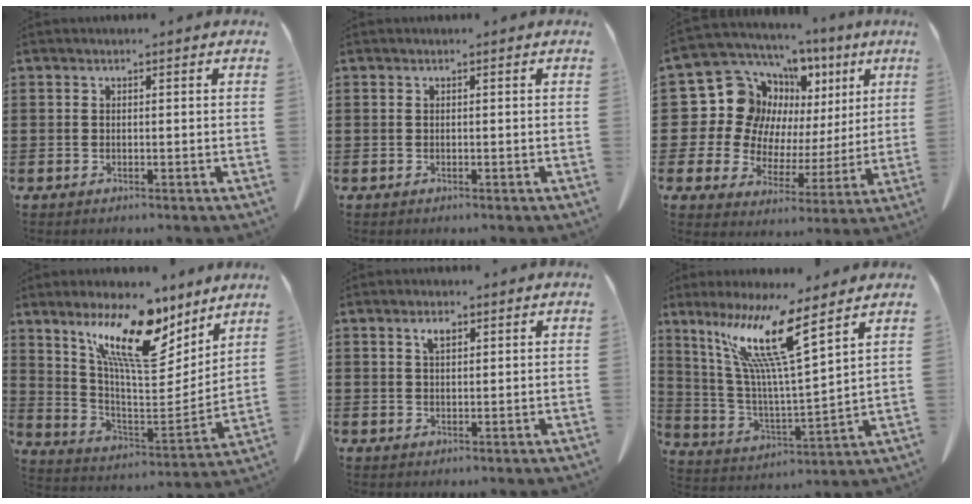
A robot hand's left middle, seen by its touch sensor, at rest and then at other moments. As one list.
[{"total": 0.0}, {"total": 12.3, "force": [3.8, 11.0, 3.9], "torque": [-0.125, -0.029, 0.079]}, {"total": 13.0, "force": [9.2, 3.8, 8.3], "torque": [-0.169, -0.052, 0.157]}, {"total": 2.3, "force": [1.3, 0.9, 1.7], "torque": [-0.037, 0.003, 0.023]}, {"total": 12.2, "force": [8.5, -0.2, 8.8], "torque": [-0.204, -0.047, 0.134]}]